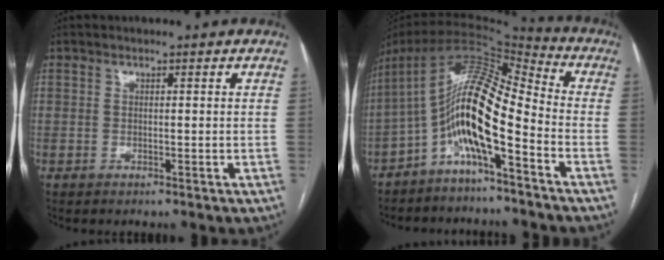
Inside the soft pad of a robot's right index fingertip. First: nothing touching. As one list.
[{"total": 14.1, "force": [-5.0, 2.5, 12.9], "torque": [-0.240, 0.033, -0.092]}]